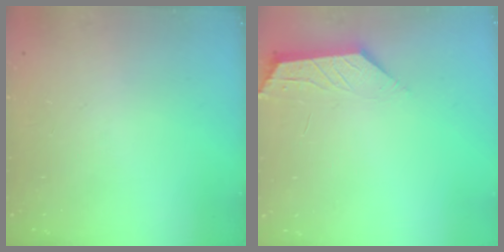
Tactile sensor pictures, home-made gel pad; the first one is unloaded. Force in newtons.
{"total": 1.9, "press": 1.9, "slide": 0.4}